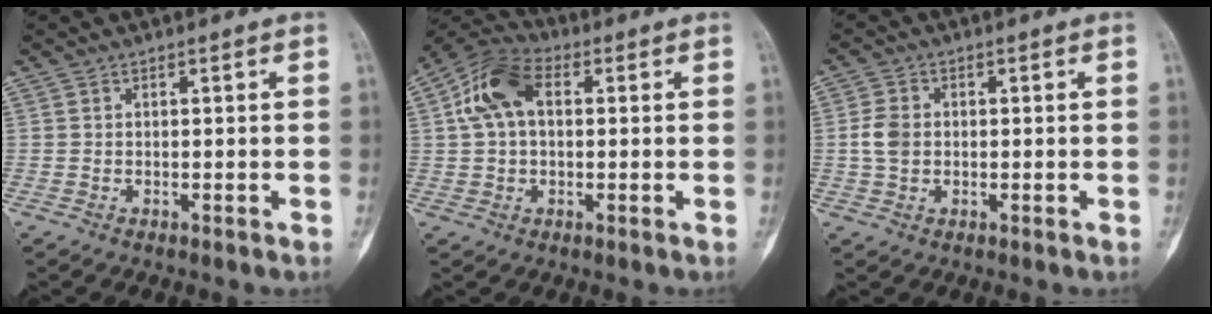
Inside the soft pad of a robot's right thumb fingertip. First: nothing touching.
{"total": 10.5, "force": [1.9, 6.9, 7.7], "torque": [-0.148, 0.029, 0.027]}
{"total": 4.0, "force": [0.0, 3.0, 2.6], "torque": [-0.054, 0.007, -0.004]}